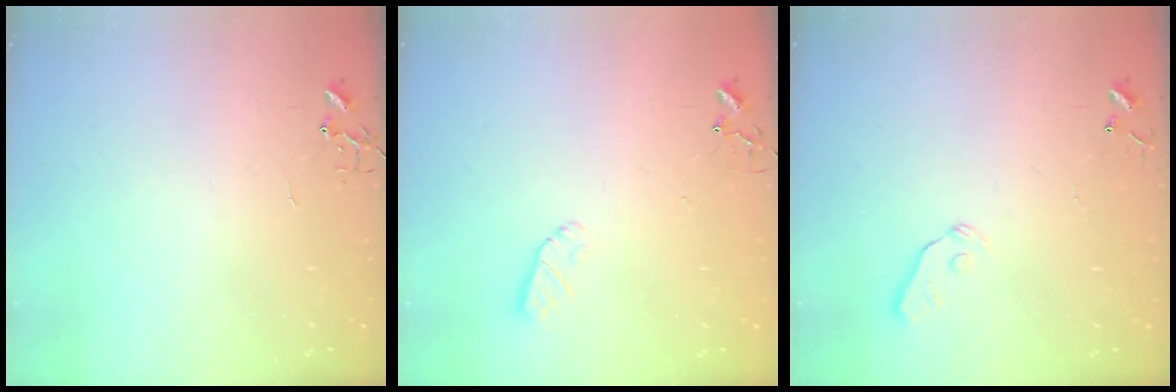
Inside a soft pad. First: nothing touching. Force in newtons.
{"total": 4.4, "press": 4.4, "slide": 0.6}
{"total": 5.2, "press": 5.2, "slide": 0.6}